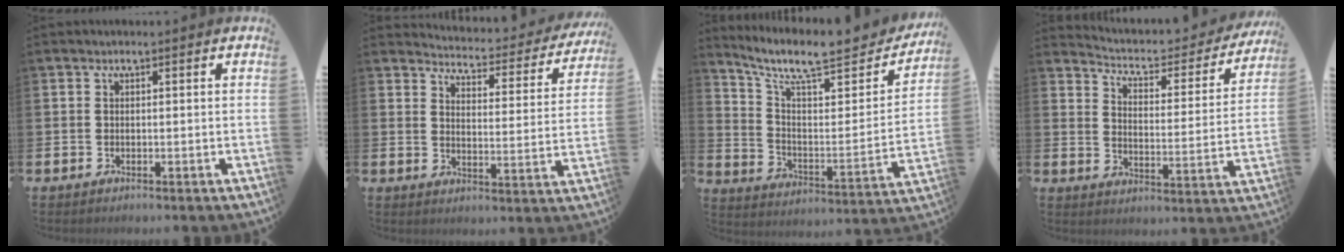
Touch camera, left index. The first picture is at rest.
{"total": 3.9, "force": [3.8, 0.7, 0.7], "torque": [-0.030, -0.040, 0.056]}
{"total": 9.6, "force": [8.2, 2.6, 4.4], "torque": [-0.100, -0.070, 0.133]}
{"total": 4.9, "force": [4.4, 1.6, 1.5], "torque": [-0.058, -0.034, 0.068]}